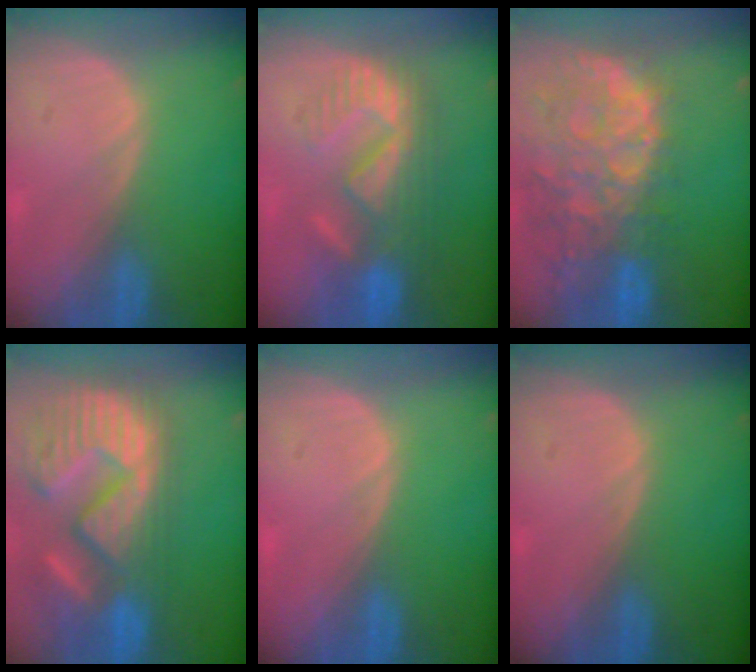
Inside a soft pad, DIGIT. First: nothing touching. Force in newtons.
{"total": 9.2, "press": 8.9, "slide": 2.3}
{"total": 13.7, "press": 11.0, "slide": 8.1}
{"total": 15.4, "press": 12.6, "slide": 8.8}
{"total": 0.0}
{"total": 0.0}